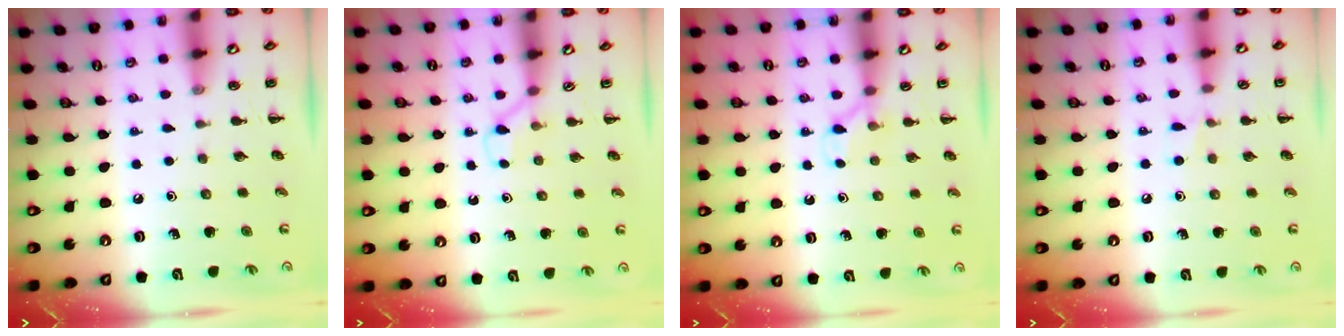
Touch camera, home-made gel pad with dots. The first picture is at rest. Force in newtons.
{"total": 2.1, "press": 2.0, "slide": 0.8}
{"total": 4.8, "press": 4.6, "slide": 1.4}
{"total": 3.6, "press": 3.4, "slide": 1.1}